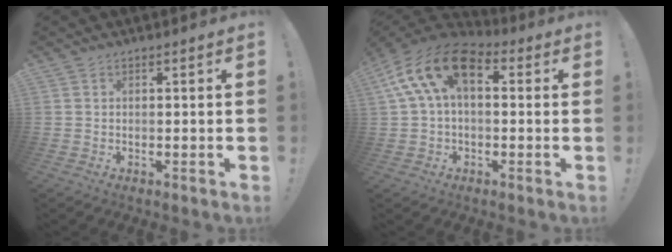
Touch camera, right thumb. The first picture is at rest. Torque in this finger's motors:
{"motor_torque": [1.08, 1.09, 1.60, 0.07, 0.55]}